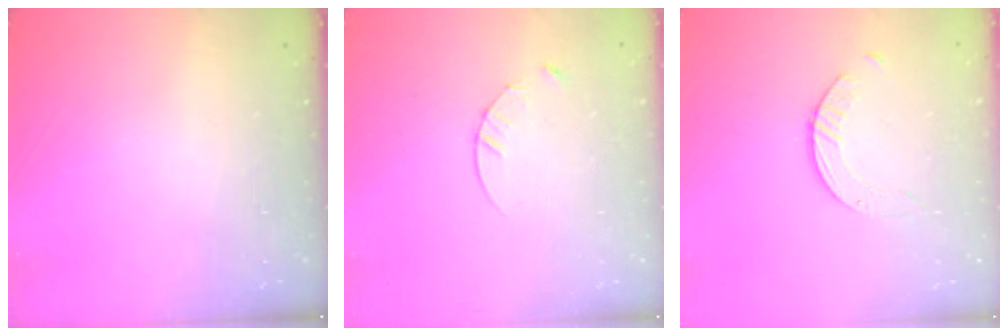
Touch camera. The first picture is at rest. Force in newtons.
{"total": 4.1, "press": 4.1, "slide": 0.5}
{"total": 2.6, "press": 2.6, "slide": 0.3}